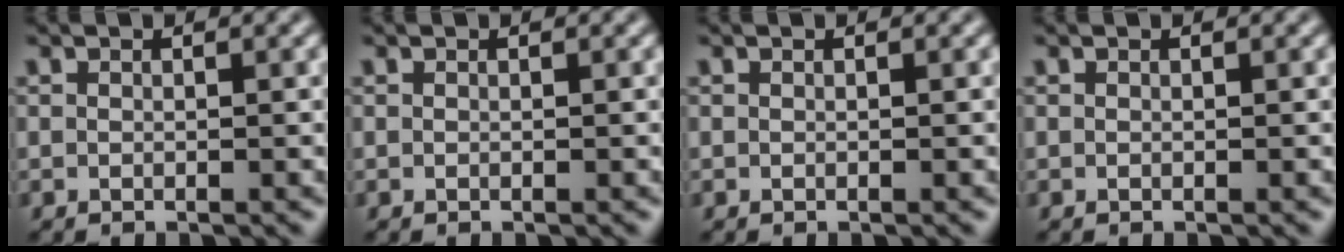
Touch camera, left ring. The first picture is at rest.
{"total": 0.0}
{"total": 0.0}
{"total": 0.0}